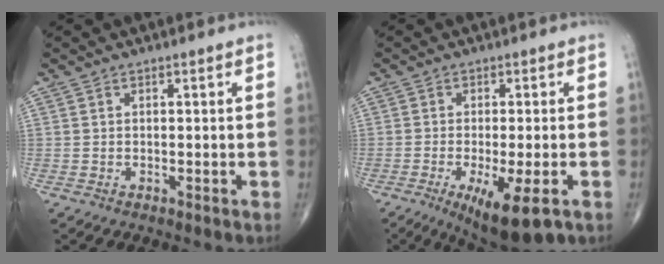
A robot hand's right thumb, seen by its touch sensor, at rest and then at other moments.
{"total": 10.5, "force": [-4.6, 2.8, 9.0], "torque": [-0.142, -0.016, -0.065]}